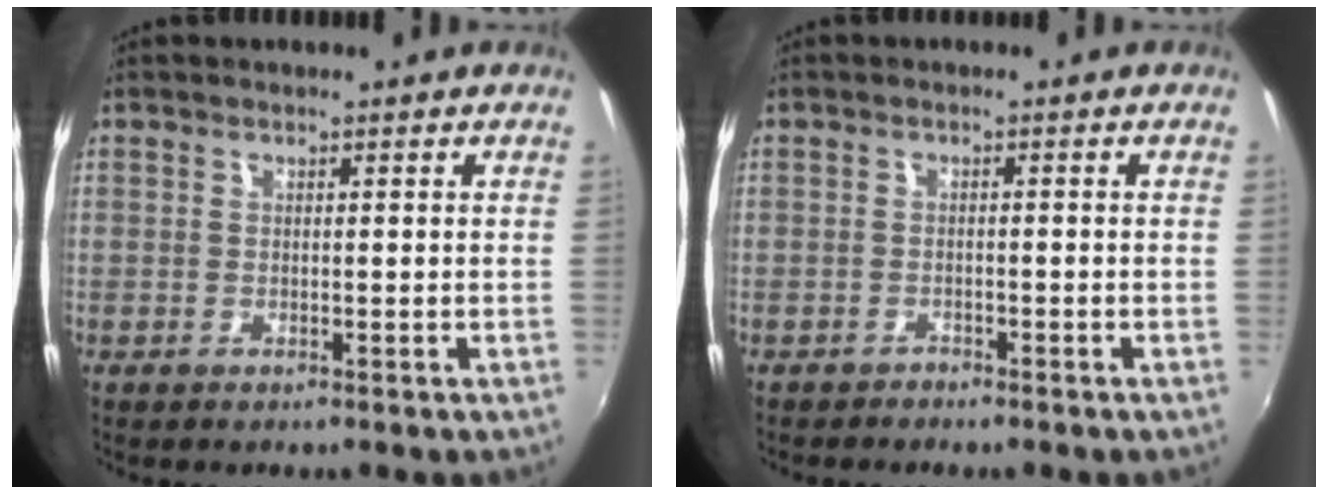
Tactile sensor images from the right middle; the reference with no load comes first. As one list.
[{"total": 1.5, "force": [-1.4, 0.3, 0.2], "torque": [-0.013, -0.002, -0.022]}]